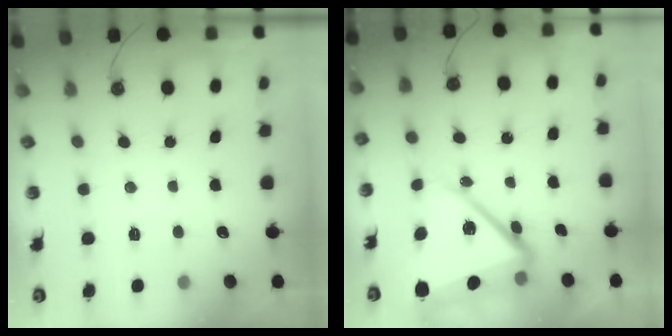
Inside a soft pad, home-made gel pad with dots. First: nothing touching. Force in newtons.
{"total": 15.1, "press": 15.0, "slide": 1.4}